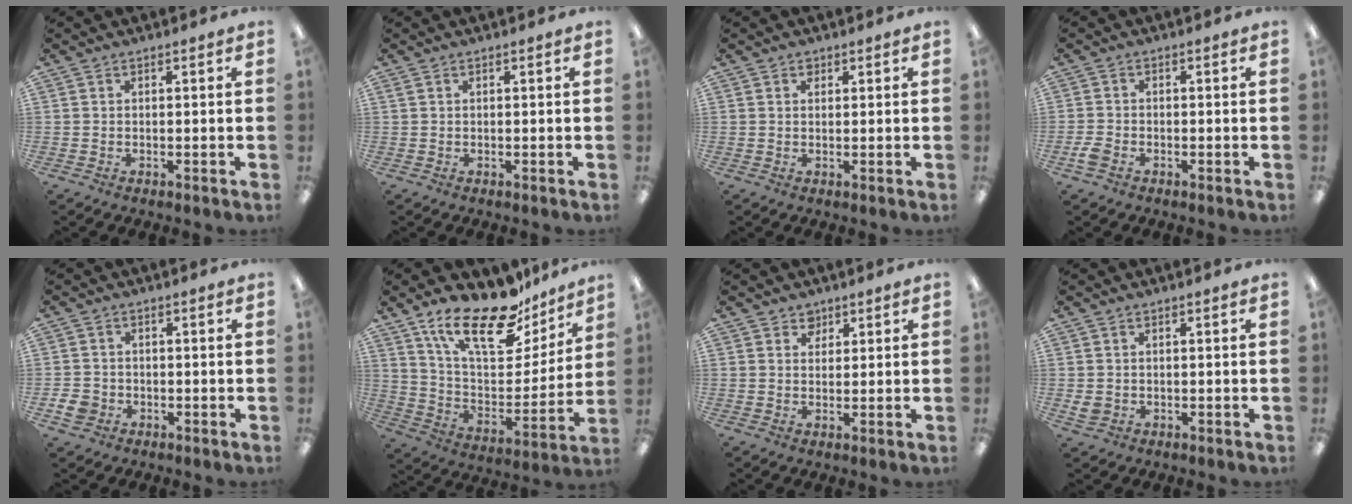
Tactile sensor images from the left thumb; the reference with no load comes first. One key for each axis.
{"total": 0.5, "fx": 0.2, "fy": 0.3, "fz": 0.4, "tx": -0.010, "ty": 0.002, "tz": 0.004}
{"total": 1.2, "fx": 0.9, "fy": 0.8, "fz": 0.3, "tx": 0.001, "ty": -0.001, "tz": 0.014}
{"total": 2.6, "fx": -1.4, "fy": 1.5, "fz": 1.6, "tx": -0.038, "ty": 0.000, "tz": -0.028}
{"total": 3.8, "fx": -1.3, "fy": 3.3, "fz": 1.3, "tx": -0.025, "ty": 0.004, "tz": -0.024}
{"total": 22.2, "fx": 16.0, "fy": 8.6, "fz": 12.8, "tx": -0.213, "ty": -0.106, "tz": 0.280}
{"total": 2.9, "fx": 2.1, "fy": 2.0, "fz": 0.3, "tx": 0.005, "ty": -0.007, "tz": 0.038}
{"total": 2.3, "fx": 0.2, "fy": 2.0, "fz": 1.2, "tx": -0.021, "ty": -0.003, "tz": -0.001}